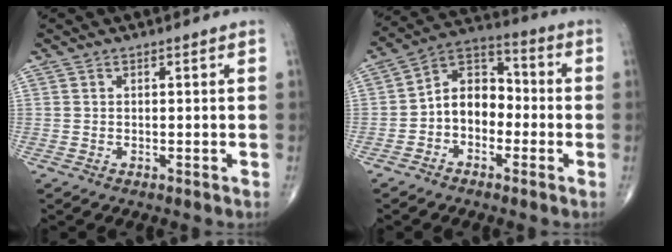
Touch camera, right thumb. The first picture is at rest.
{"total": 9.7, "force": [-2.1, 7.1, 6.3], "torque": [-0.070, 0.042, -0.055]}